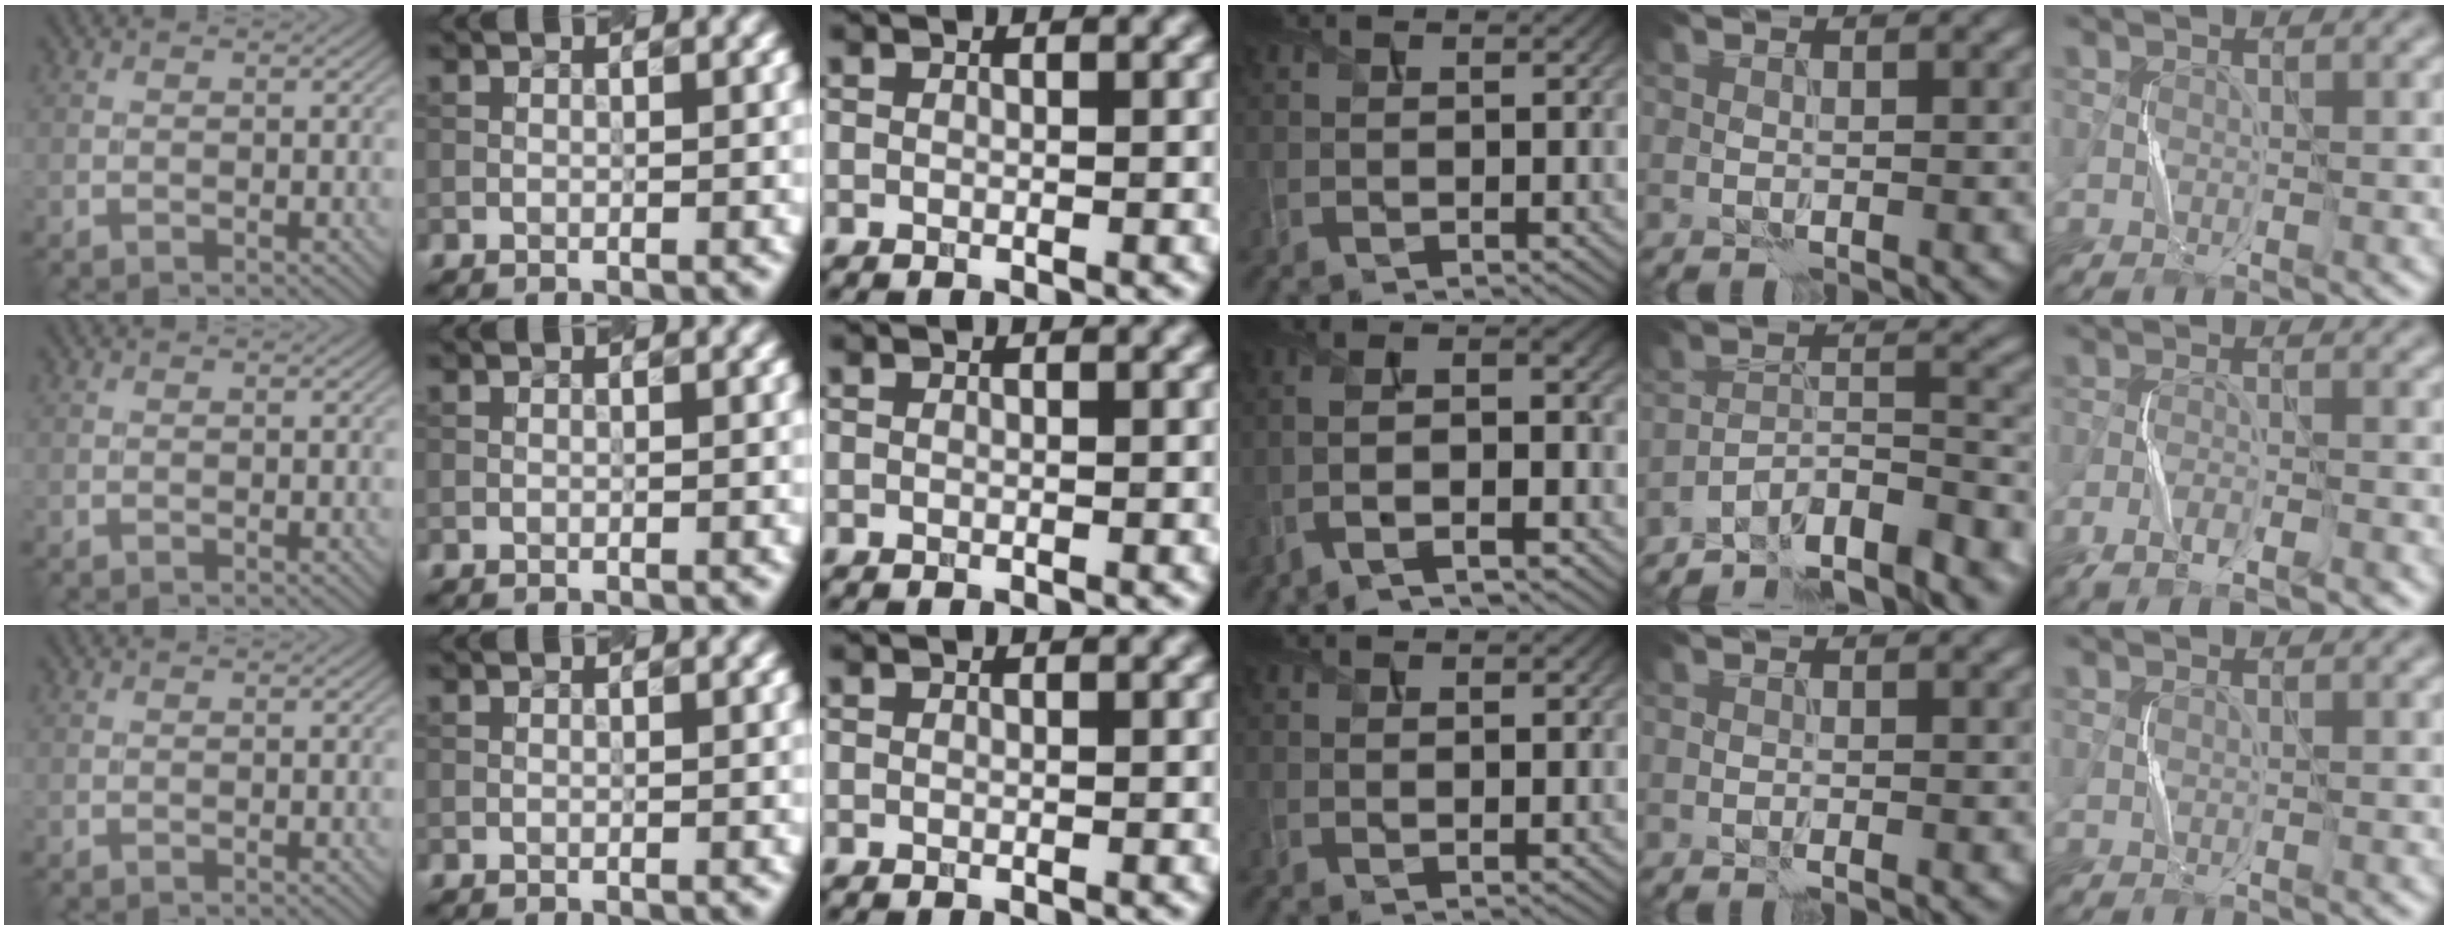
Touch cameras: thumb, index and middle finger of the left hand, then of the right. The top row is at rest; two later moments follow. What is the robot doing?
{"motion": "squeeze", "object": "sponge"}